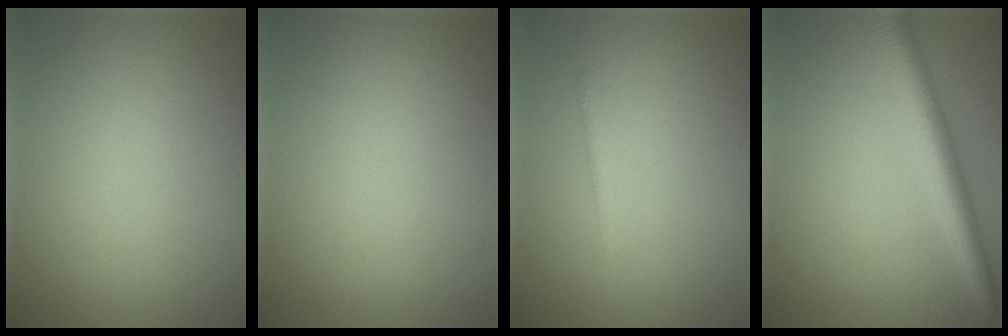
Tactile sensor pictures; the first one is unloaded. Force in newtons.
{"total": 0.0}
{"total": 0.7, "press": 0.7, "slide": 0.1}
{"total": 4.8, "press": 4.8, "slide": 0.2}